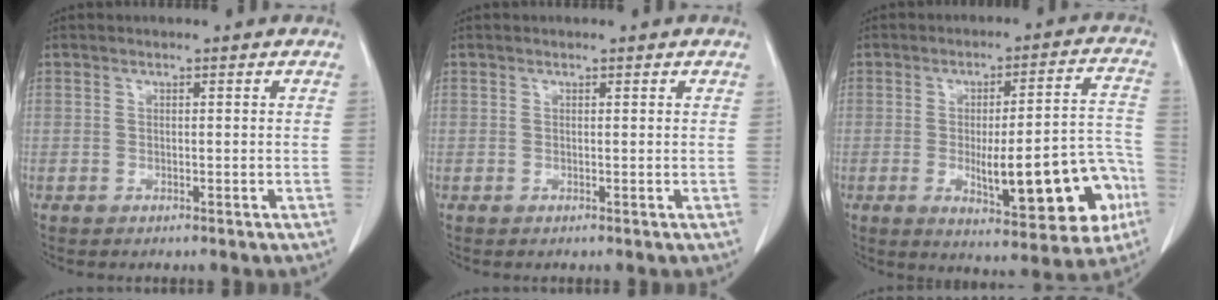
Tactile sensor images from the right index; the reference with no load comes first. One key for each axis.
{"total": 0.0}
{"total": 17.5, "fx": -5.0, "fy": 4.3, "fz": 16.2, "tx": -0.176, "ty": 0.023, "tz": -0.050}